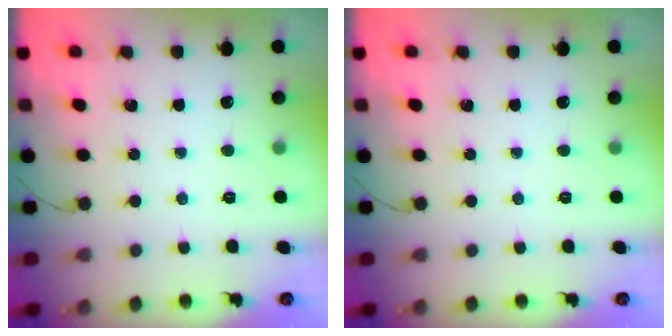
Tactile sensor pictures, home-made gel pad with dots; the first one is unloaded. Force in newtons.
{"total": 0.0}